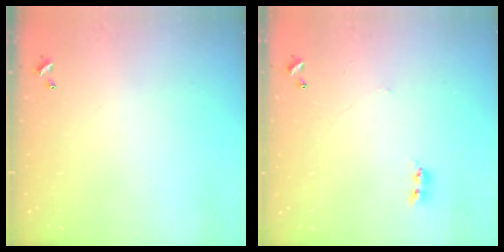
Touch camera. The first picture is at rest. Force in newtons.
{"total": 2.2, "press": 2.1, "slide": 0.5}